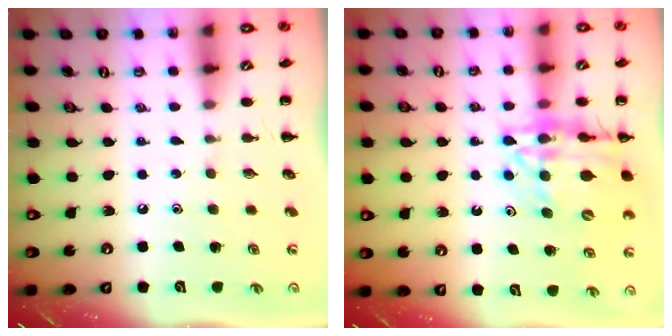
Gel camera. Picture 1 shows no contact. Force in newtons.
{"total": 18.3, "press": 17.9, "slide": 3.8}